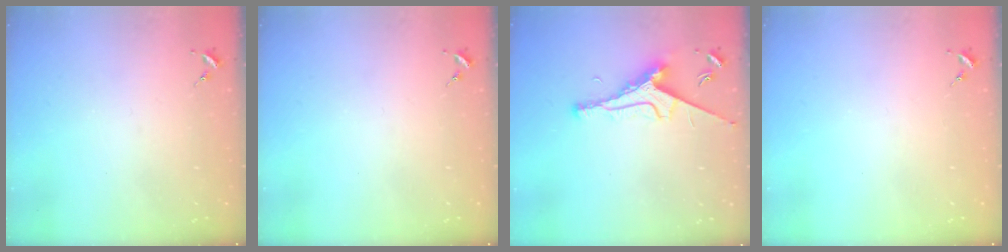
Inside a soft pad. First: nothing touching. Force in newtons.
{"total": 0.0}
{"total": 8.3, "press": 8.2, "slide": 1.0}
{"total": 0.0}